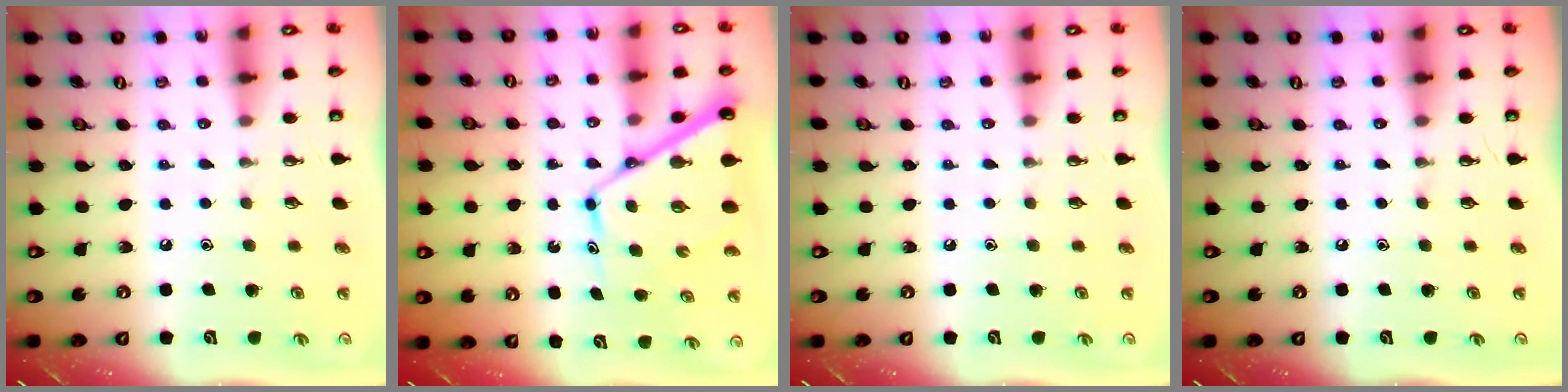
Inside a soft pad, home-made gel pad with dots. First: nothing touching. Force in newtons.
{"total": 13.3, "press": 13.2, "slide": 1.3}
{"total": 0.0}
{"total": 0.0}